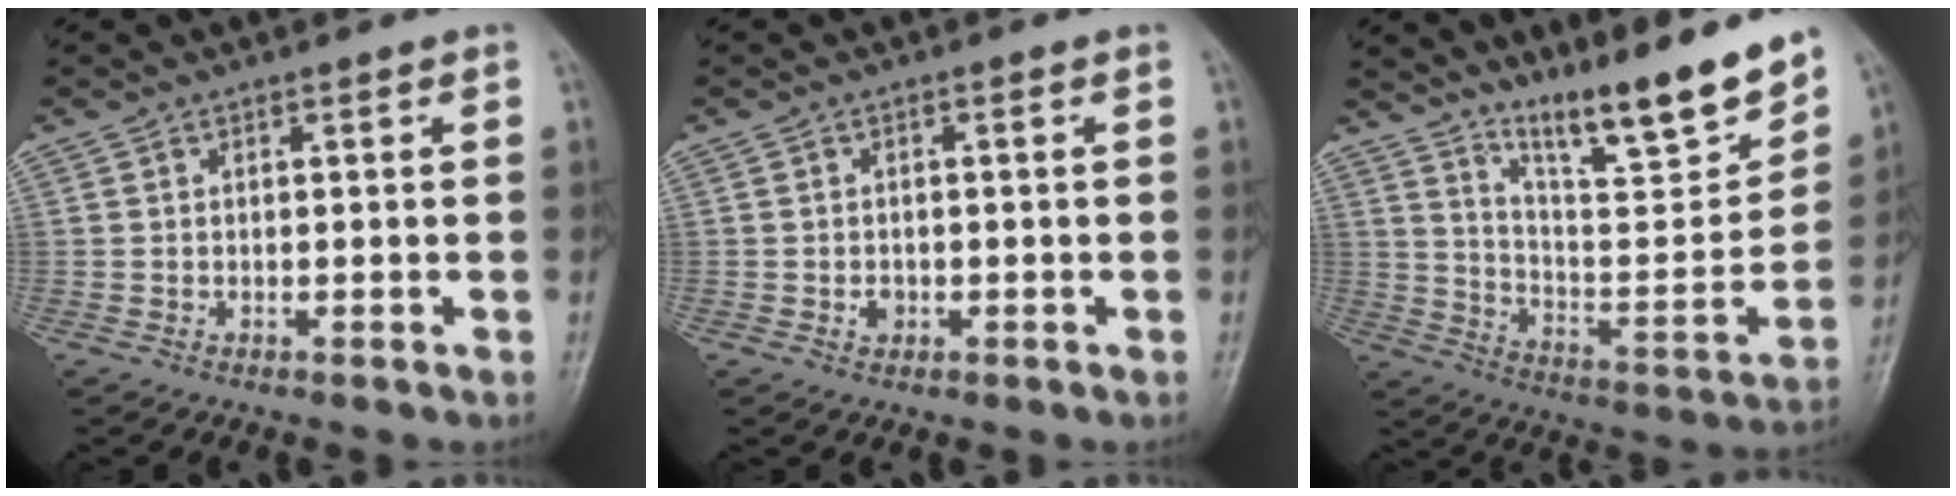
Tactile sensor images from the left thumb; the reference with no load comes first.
{"total": 1.7, "force": [-0.5, 1.4, 0.9], "torque": [-0.006, 0.004, -0.007]}
{"total": 16.8, "force": [13.3, 2.1, 10.0], "torque": [-0.130, -0.089, 0.233]}